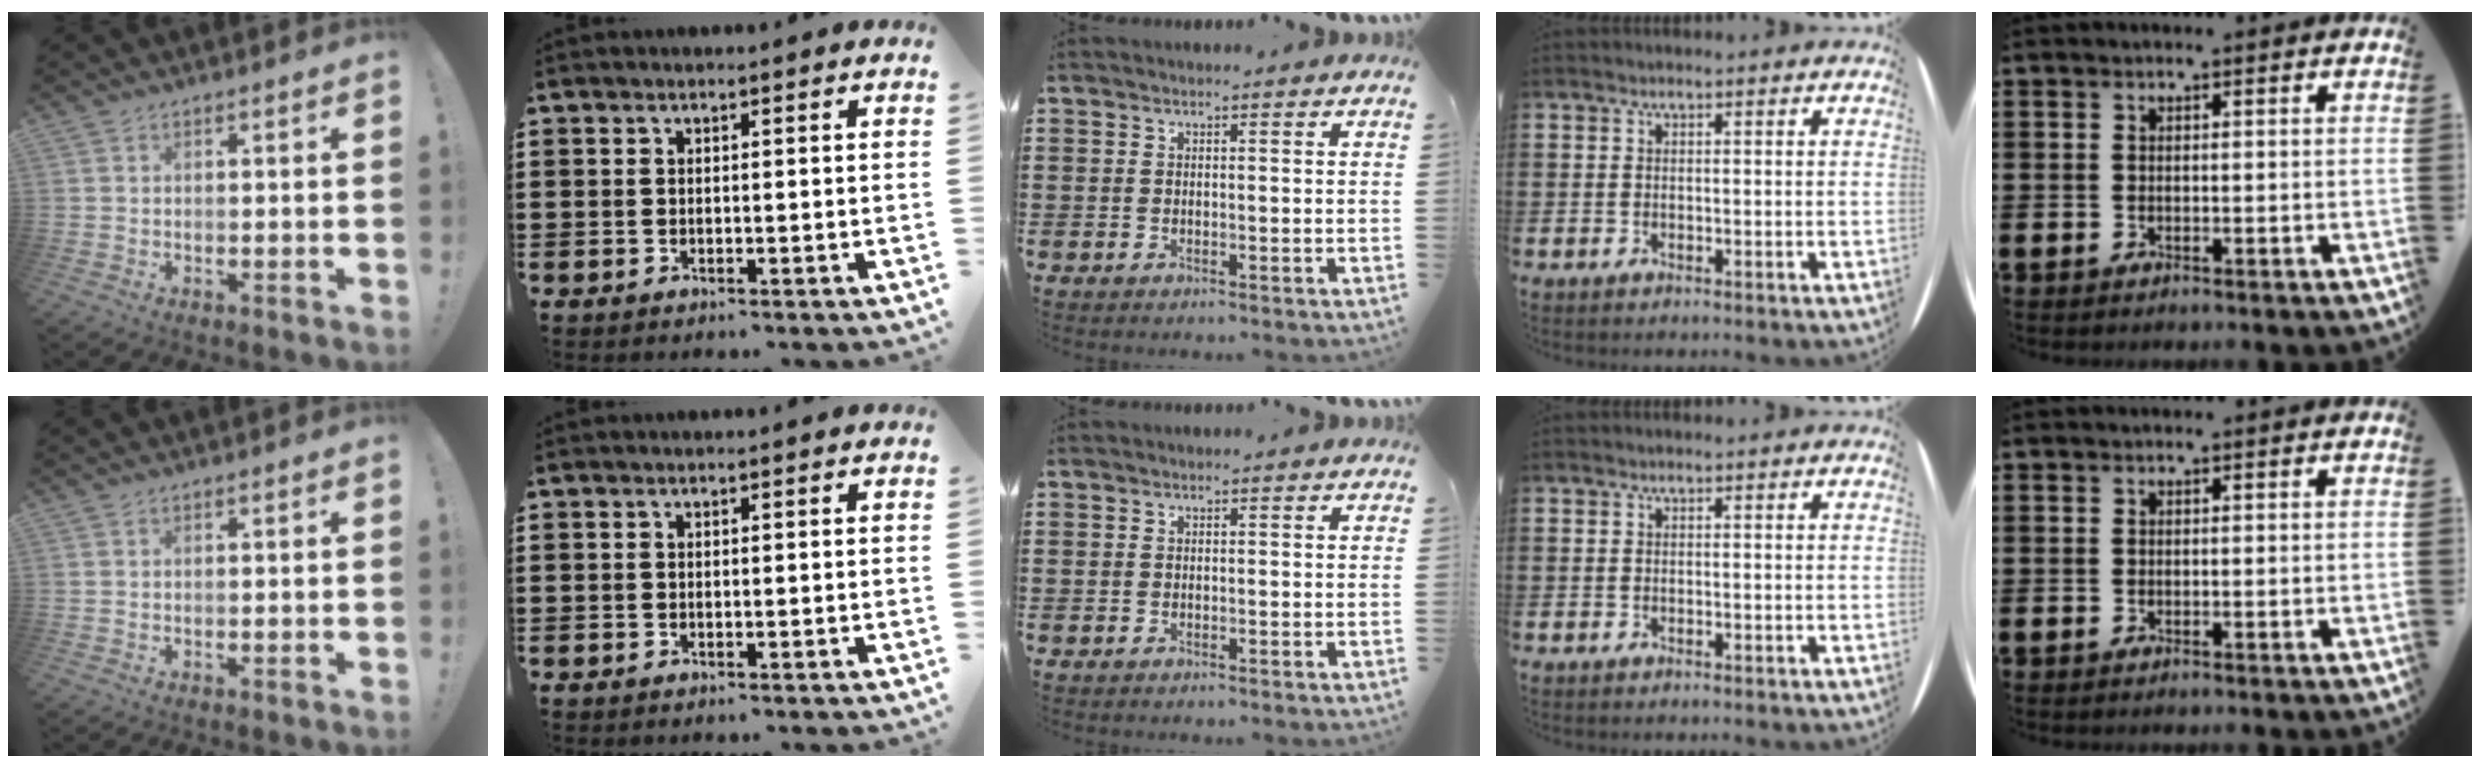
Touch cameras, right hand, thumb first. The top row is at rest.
{}